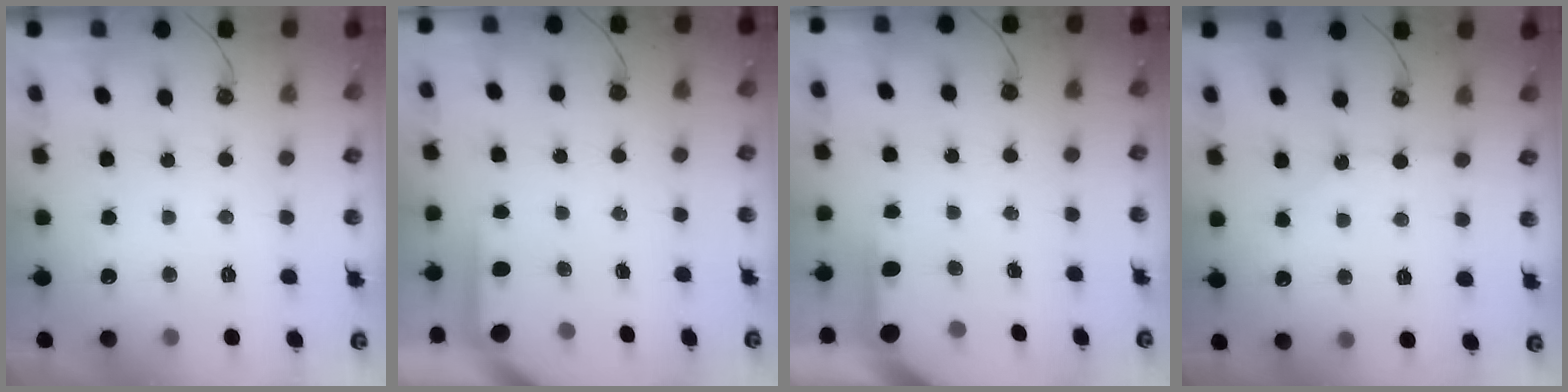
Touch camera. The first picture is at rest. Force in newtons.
{"total": 3.7, "press": 3.7, "slide": 0.3}
{"total": 3.9, "press": 3.9, "slide": 0.3}
{"total": 3.4, "press": 3.3, "slide": 0.6}